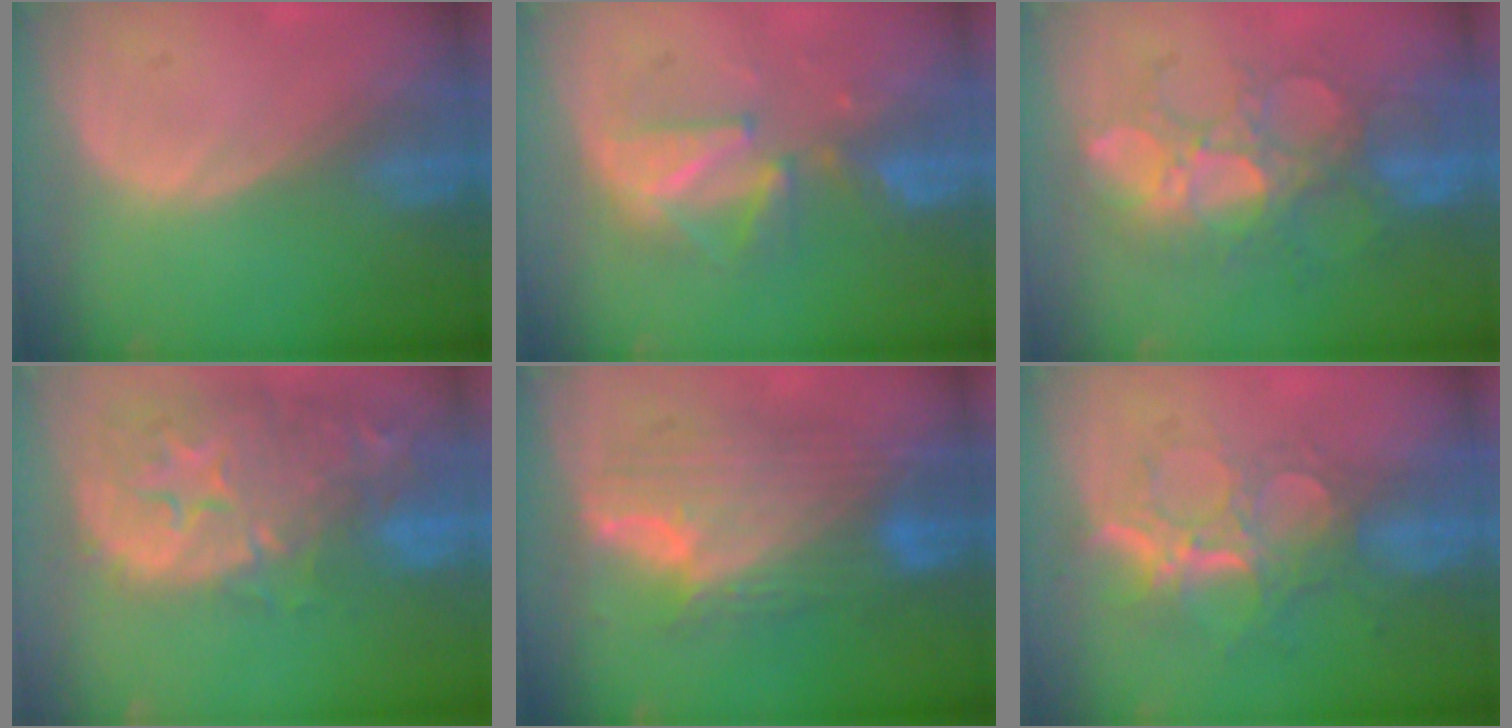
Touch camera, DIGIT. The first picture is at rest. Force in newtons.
{"total": 6.2, "press": 6.2, "slide": 0.6}
{"total": 10.1, "press": 9.2, "slide": 4.3}
{"total": 15.1, "press": 12.1, "slide": 9.0}
{"total": 10.0, "press": 10.0, "slide": 0.6}
{"total": 9.1, "press": 7.7, "slide": 4.8}